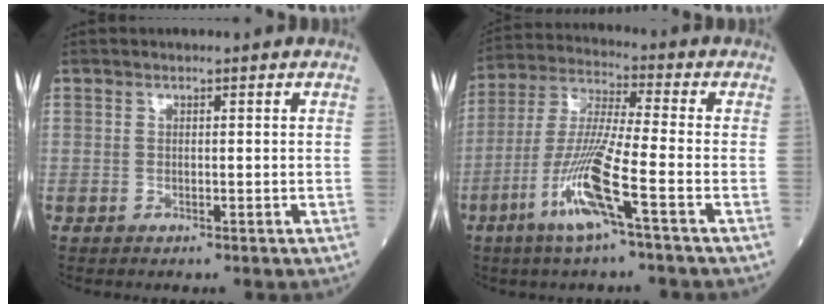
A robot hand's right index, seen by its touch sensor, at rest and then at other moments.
{"total": 11.8, "force": [-5.3, -0.4, 10.5], "torque": [-0.220, -0.010, -0.108]}